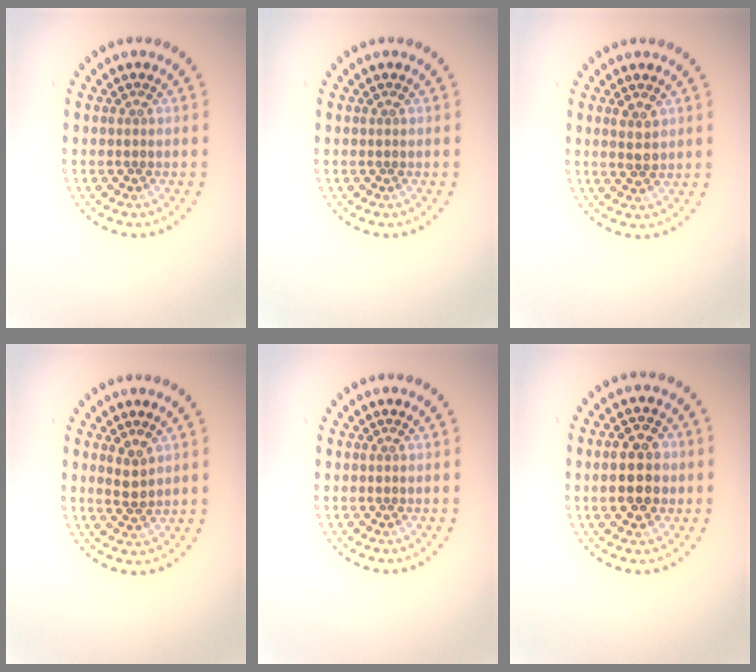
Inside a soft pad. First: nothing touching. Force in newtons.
{"total": 0.0}
{"total": 1.8, "press": 1.8, "slide": 0.2}
{"total": 1.7, "press": 1.6, "slide": 0.6}
{"total": 0.0}
{"total": 4.6, "press": 4.6, "slide": 0.1}